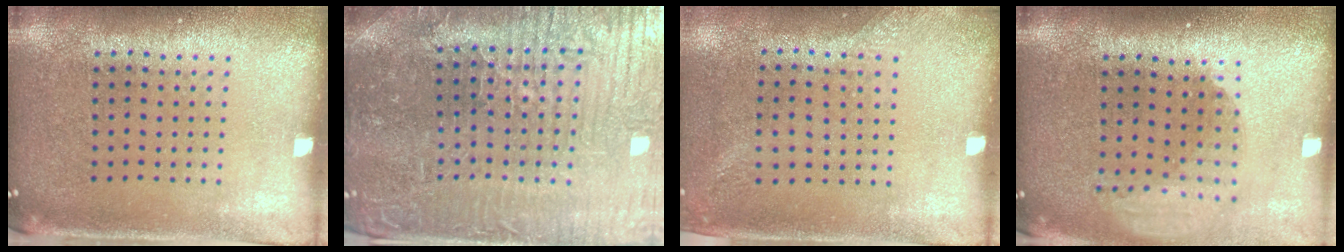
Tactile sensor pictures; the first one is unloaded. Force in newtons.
{"total": 4.6, "press": 4.5, "slide": 0.8}
{"total": 1.4, "press": 1.1, "slide": 0.9}
{"total": 1.9, "press": 1.5, "slide": 1.2}